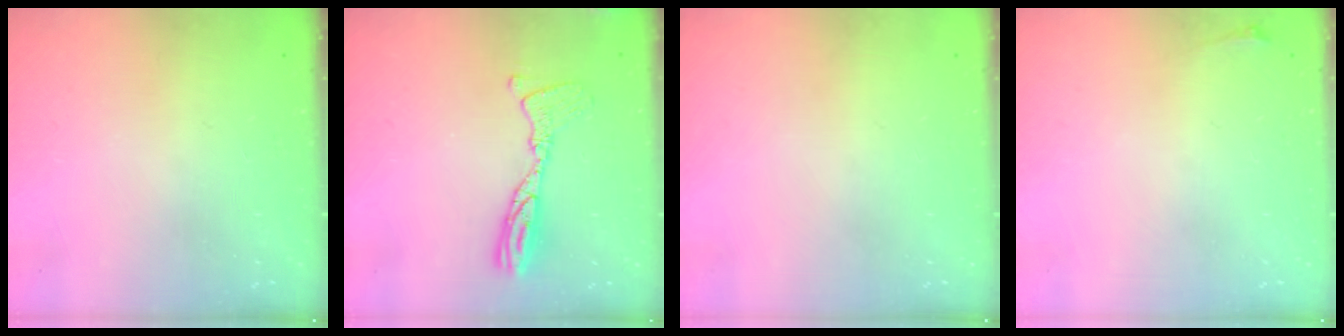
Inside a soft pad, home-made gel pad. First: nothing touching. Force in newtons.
{"total": 12.4, "press": 12.4, "slide": 1.1}
{"total": 13.0, "press": 3.6, "slide": 12.5}
{"total": 2.8, "press": 2.1, "slide": 1.9}